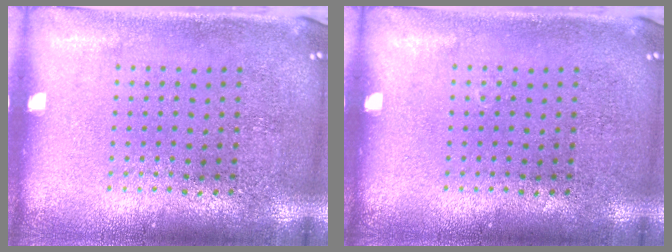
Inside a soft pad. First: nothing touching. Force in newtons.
{"total": 0.0}